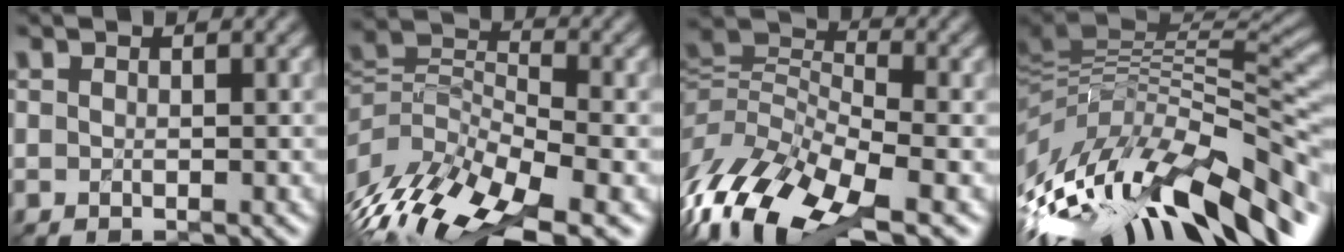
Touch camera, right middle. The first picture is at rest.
{"total": 11.5, "force": [-6.3, 4.8, 8.4], "torque": [-0.166, 0.003, -0.115]}
{"total": 10.8, "force": [-5.8, 4.3, 8.1], "torque": [-0.156, 0.003, -0.119]}
{"total": 15.7, "force": [-5.7, 5.9, 13.3], "torque": [-0.255, 0.007, -0.097]}